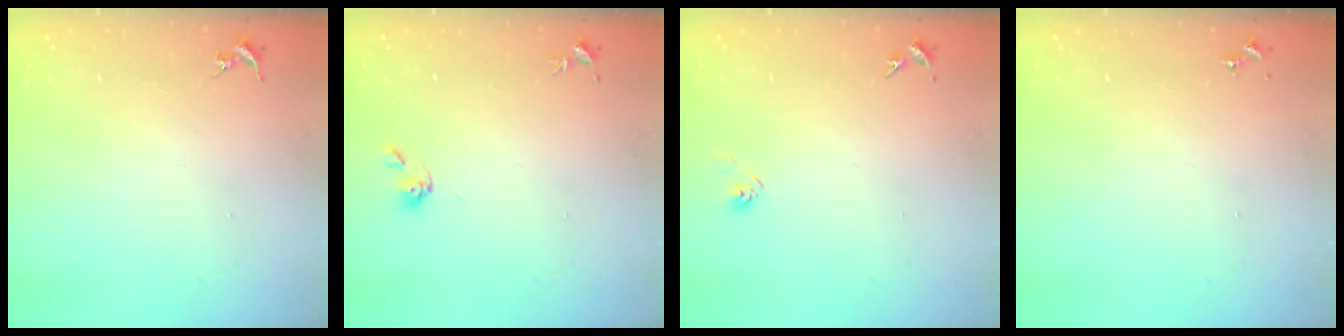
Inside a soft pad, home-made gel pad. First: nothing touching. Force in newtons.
{"total": 4.7, "press": 4.5, "slide": 1.3}
{"total": 2.9, "press": 2.8, "slide": 0.8}
{"total": 0.0}